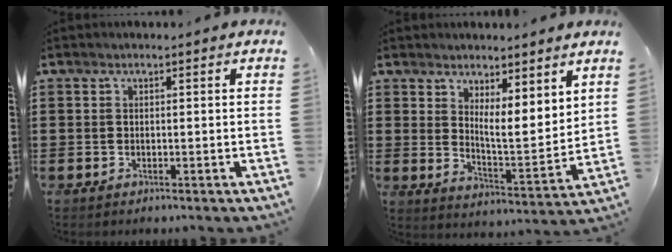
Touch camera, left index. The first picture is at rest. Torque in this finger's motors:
{"motor_torque": [1.62, -0.14, 0.55, 0.15]}